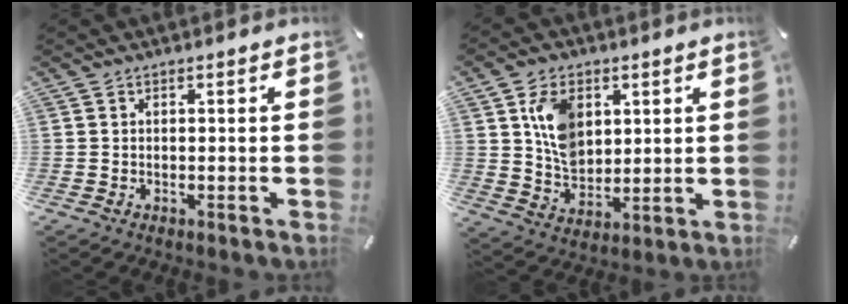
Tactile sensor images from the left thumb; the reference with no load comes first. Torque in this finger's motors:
{"motor_torque": [1.58, 2.08, 0.94, -0.90, 0.39]}